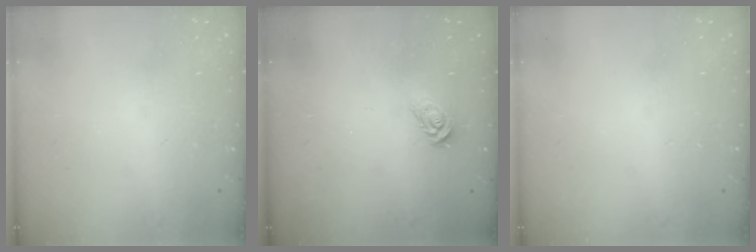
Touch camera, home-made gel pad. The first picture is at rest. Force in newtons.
{"total": 4.6, "press": 4.5, "slide": 0.5}
{"total": 0.0}